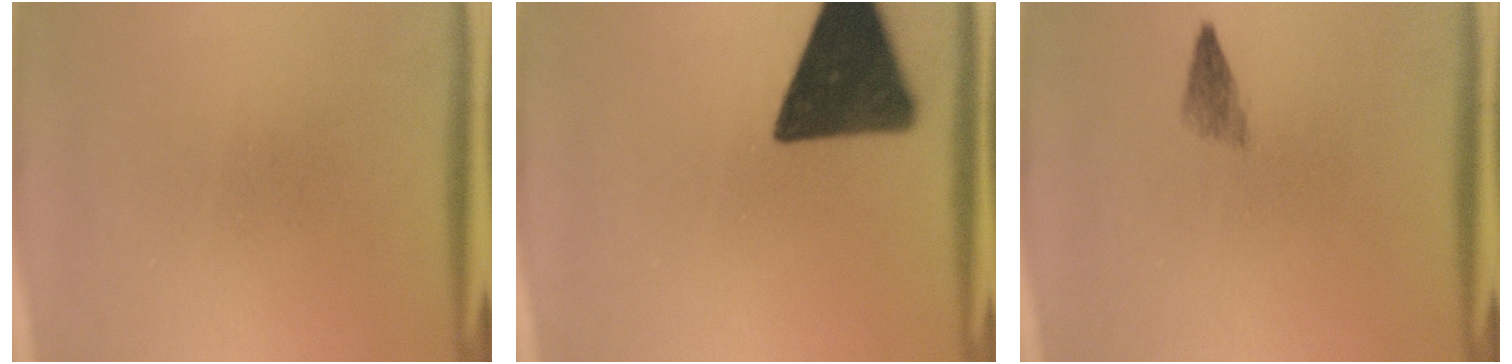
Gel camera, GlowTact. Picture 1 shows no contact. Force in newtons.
{"total": 15.9}
{"total": 1.9}